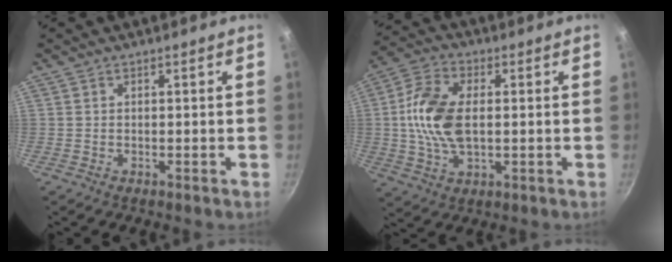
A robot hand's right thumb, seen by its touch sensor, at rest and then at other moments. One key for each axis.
{"total": 12.7, "fx": 0.6, "fy": 7.2, "fz": 10.4, "tx": -0.200, "ty": 0.014, "tz": 0.004}